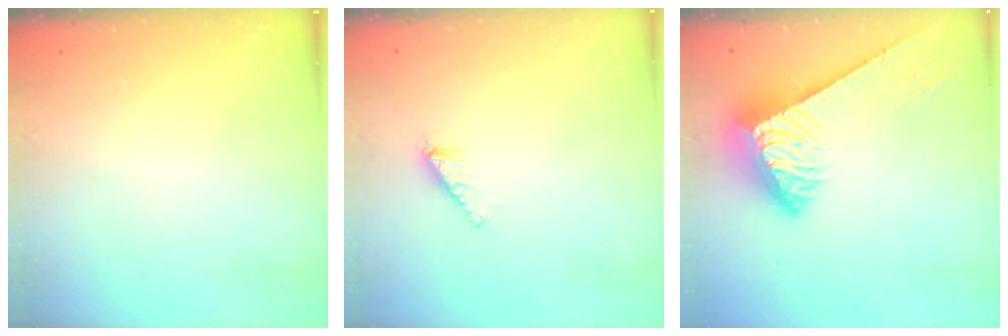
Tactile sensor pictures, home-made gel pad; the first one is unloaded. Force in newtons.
{"total": 1.2, "press": 1.2, "slide": 0.1}
{"total": 8.1, "press": 8.0, "slide": 1.4}